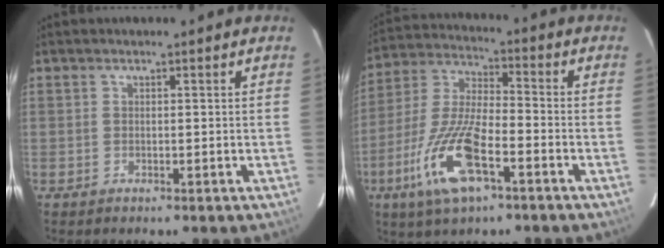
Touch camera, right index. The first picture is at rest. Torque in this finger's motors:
{"motor_torque": [1.26, -0.88, 0.82, 0.21]}